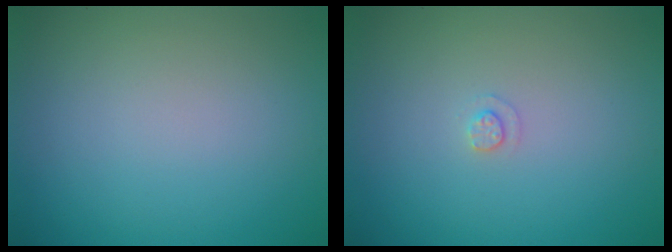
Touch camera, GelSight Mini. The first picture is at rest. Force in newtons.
{"total": 0.9, "press": 0.9, "slide": 0.2}